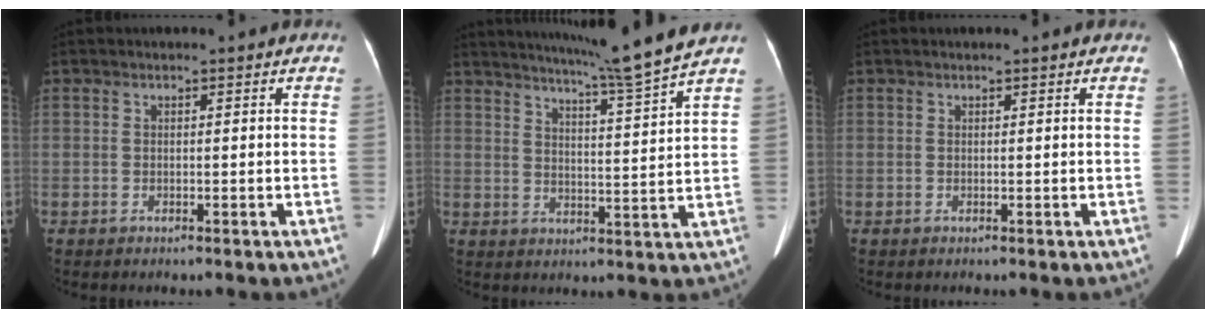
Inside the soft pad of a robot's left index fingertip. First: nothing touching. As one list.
[{"total": 10.9, "force": [9.5, -2.7, 4.5], "torque": [-0.078, -0.030, 0.139]}, {"total": 0.8, "force": [0.7, -0.1, 0.4], "torque": [-0.006, 0.010, 0.012]}]